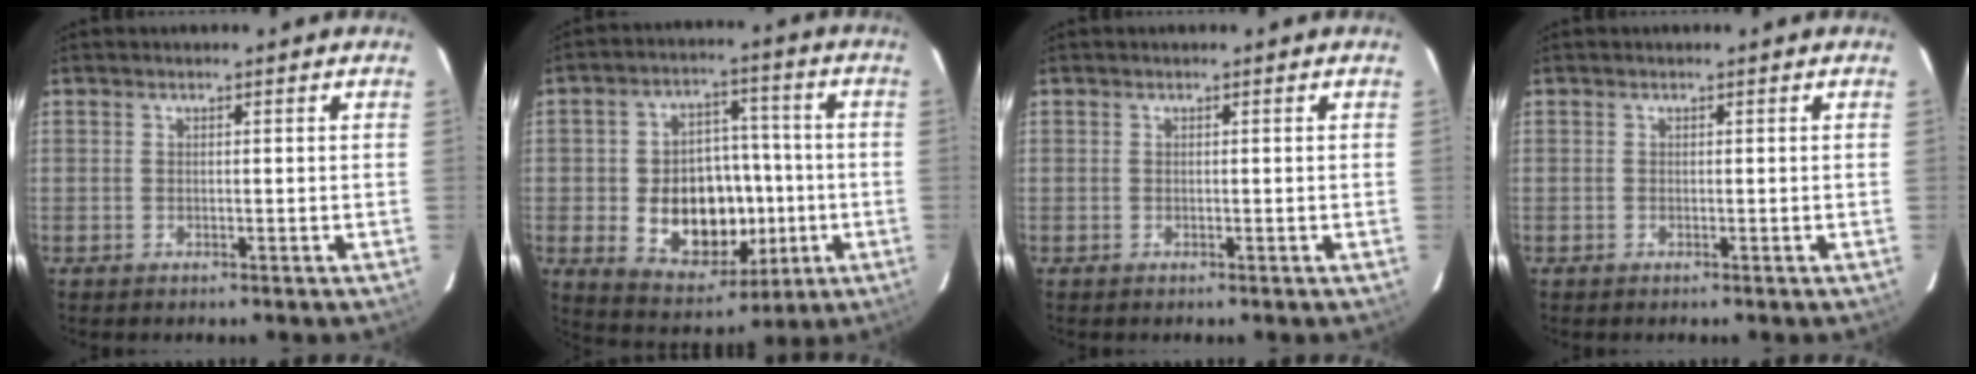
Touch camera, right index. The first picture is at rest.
{"total": 15.7, "force": [-2.8, 11.1, 10.7], "torque": [-0.211, 0.014, -0.019]}
{"total": 0.0}
{"total": 0.0}